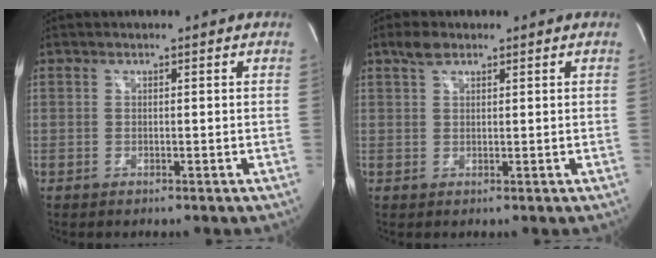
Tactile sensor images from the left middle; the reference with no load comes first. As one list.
[{"total": 2.4, "force": [1.7, 1.0, 1.2], "torque": [-0.032, 0.008, 0.035]}]